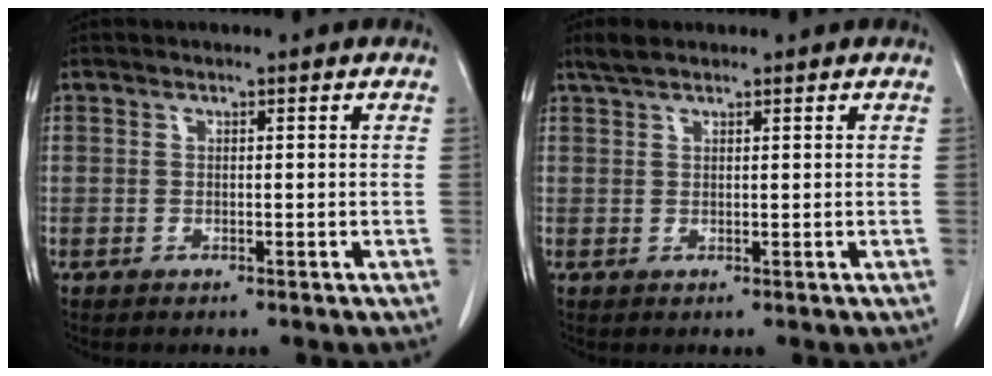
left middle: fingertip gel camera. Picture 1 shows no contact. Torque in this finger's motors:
{"motor_torque": [0.26, -0.26, -0.02, 0.00]}